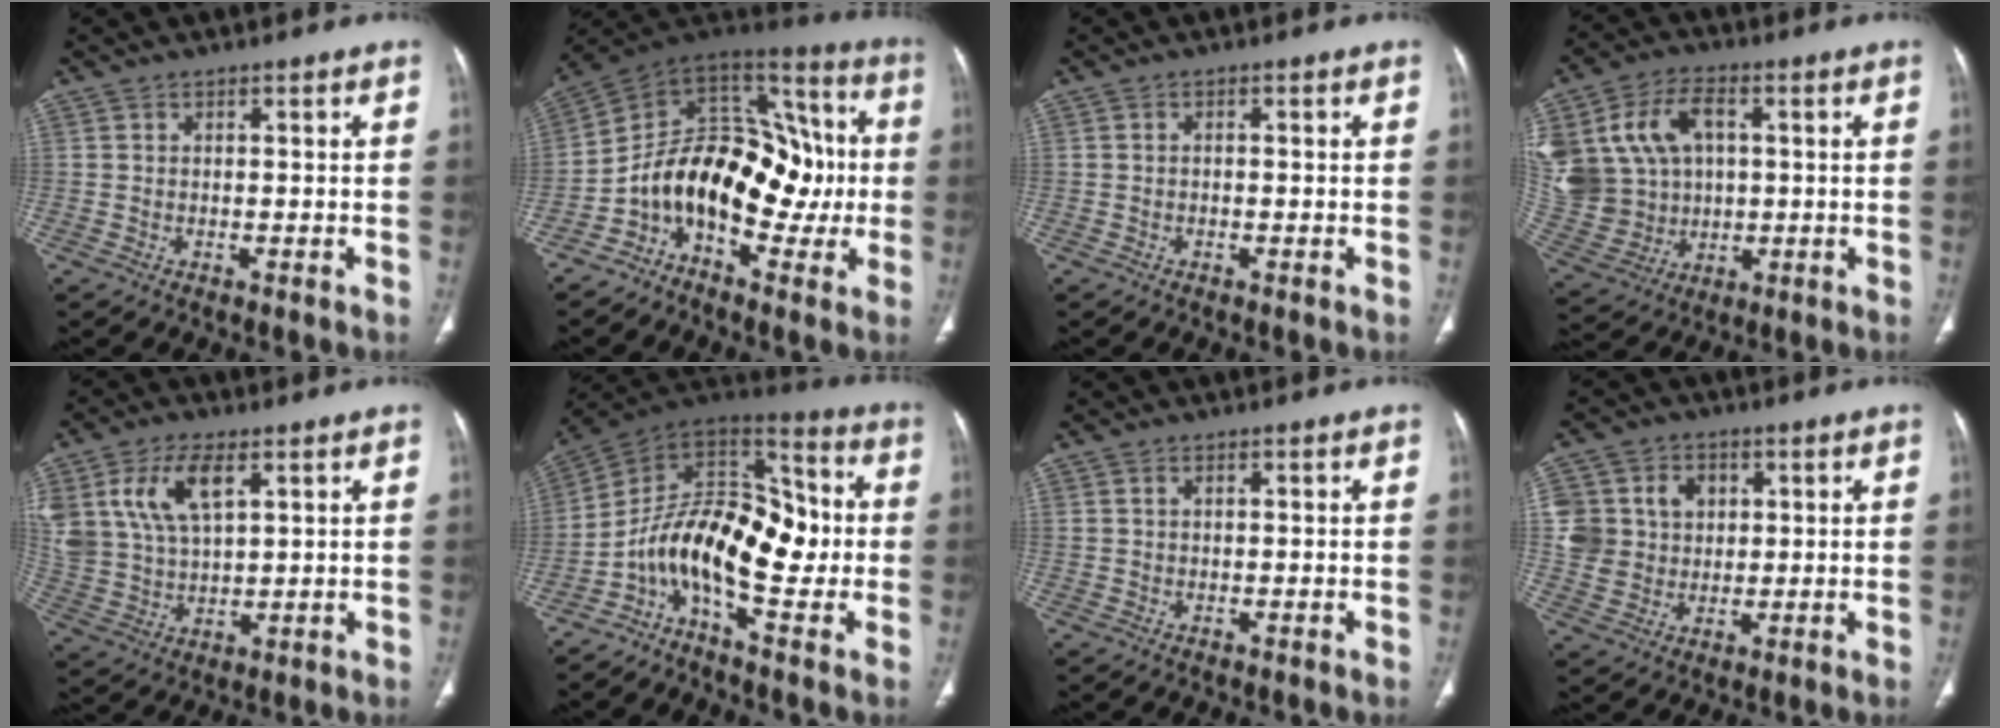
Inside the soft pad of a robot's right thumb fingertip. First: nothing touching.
{"total": 21.8, "force": [-3.6, 13.6, 16.7], "torque": [-0.220, 0.082, -0.064]}
{"total": 0.0}
{"total": 22.3, "force": [4.5, 17.4, 13.2], "torque": [-0.305, 0.031, 0.106]}
{"total": 13.6, "force": [5.9, 7.3, 9.8], "torque": [-0.194, -0.011, 0.125]}
{"total": 17.5, "force": [-3.8, 8.7, 14.7], "torque": [-0.205, 0.080, -0.076]}
{"total": 0.7, "force": [0.3, 0.5, 0.4], "torque": [-0.008, 0.002, 0.007]}
{"total": 11.4, "force": [2.5, 10.3, 4.3], "torque": [-0.053, 0.009, 0.056]}